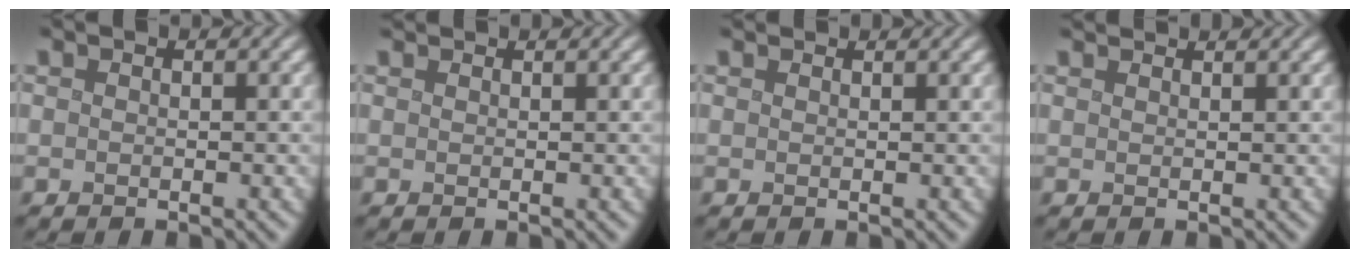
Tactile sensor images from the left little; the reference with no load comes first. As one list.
[{"total": 1.3, "force": [1.2, 0.1, 0.4], "torque": [-0.009, -0.001, 0.012]}, {"total": 1.6, "force": [1.6, 0.1, 0.4], "torque": [-0.015, 0.000, 0.016]}, {"total": 2.3, "force": [2.0, 0.4, 0.8], "torque": [-0.007, 0.001, 0.016]}]